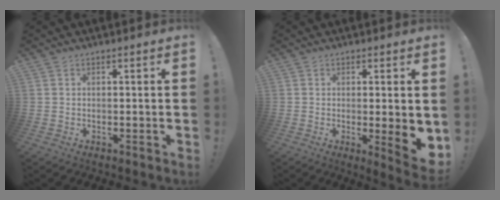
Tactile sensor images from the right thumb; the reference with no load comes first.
{"total": 7.0, "force": [-0.3, 0.8, 7.0], "torque": [-0.081, -0.015, -0.002]}